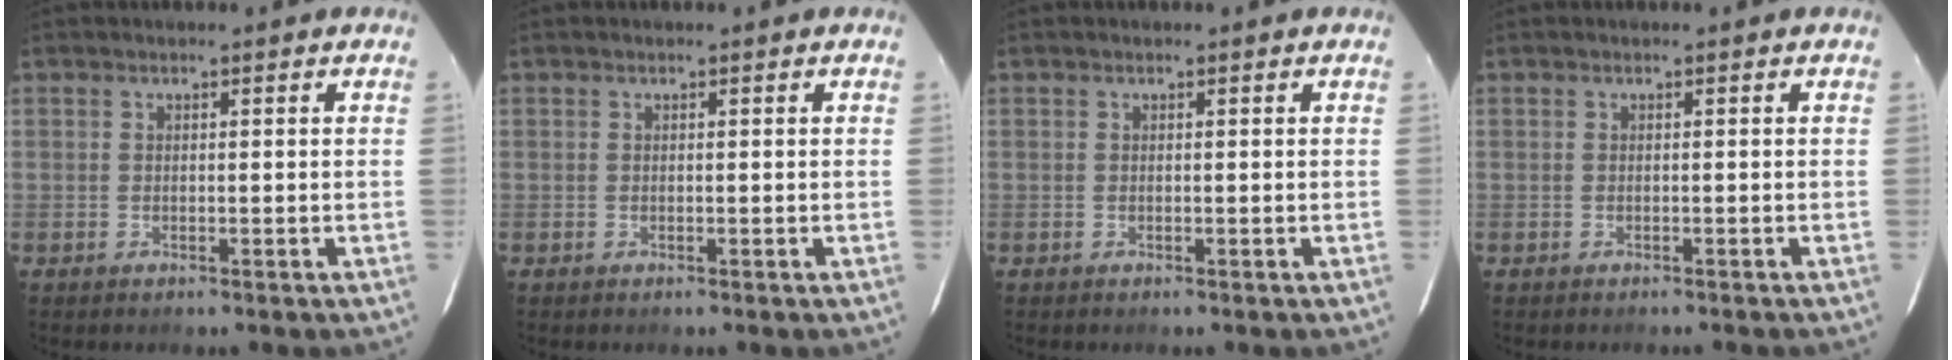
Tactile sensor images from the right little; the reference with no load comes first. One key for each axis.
{"total": 0.0}
{"total": 0.0}
{"total": 0.8, "fx": -0.8, "fy": 0.2, "fz": 0.3, "tx": -0.008, "ty": -0.001, "tz": -0.009}